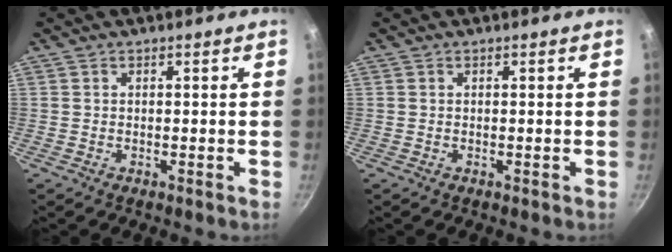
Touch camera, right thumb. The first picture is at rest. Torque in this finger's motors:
{"motor_torque": [0.00, 0.00, -0.12, -0.23, 0.00]}